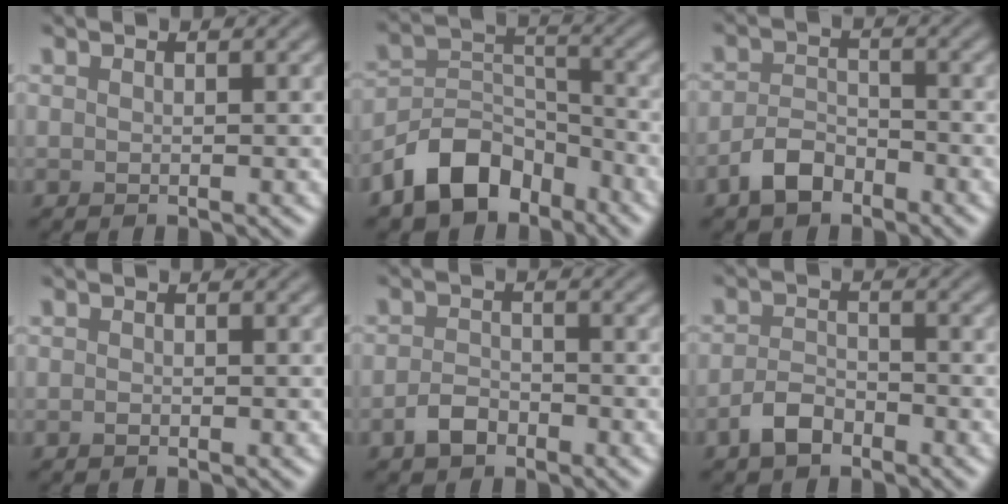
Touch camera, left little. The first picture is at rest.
{"total": 7.5, "force": [-5.2, 4.2, 3.3], "torque": [-0.048, 0.001, -0.107]}
{"total": 3.2, "force": [-2.4, 1.6, 1.5], "torque": [-0.027, 0.006, -0.052]}
{"total": 0.5, "force": [-0.4, 0.3, 0.2], "torque": [-0.002, -0.002, -0.010]}
{"total": 2.3, "force": [-1.6, 1.3, 1.0], "torque": [-0.018, 0.005, -0.036]}
{"total": 2.7, "force": [-2.0, 1.3, 1.3], "torque": [-0.024, 0.006, -0.045]}